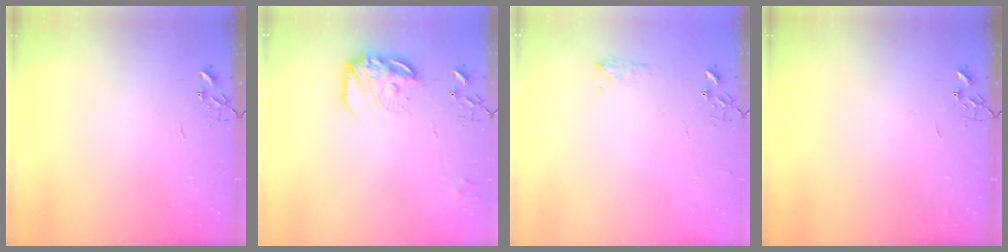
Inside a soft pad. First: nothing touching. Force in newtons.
{"total": 16.0, "press": 15.9, "slide": 1.3}
{"total": 6.4, "press": 6.3, "slide": 0.9}
{"total": 0.0}